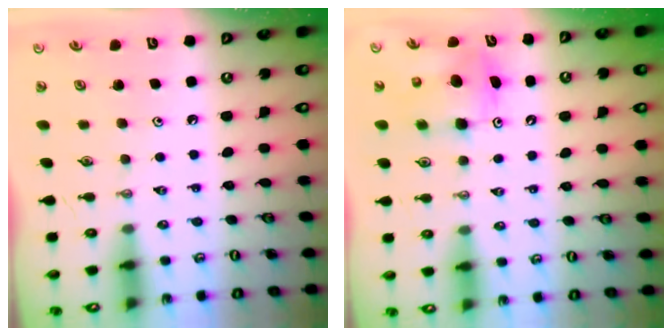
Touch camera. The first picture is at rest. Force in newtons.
{"total": 9.2, "press": 9.2, "slide": 0.3}